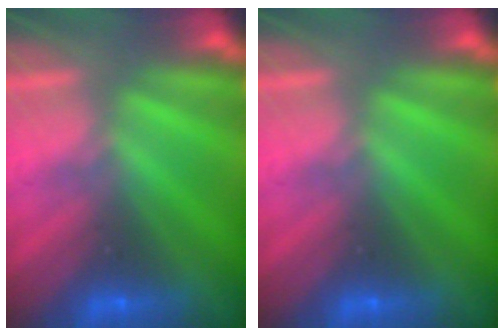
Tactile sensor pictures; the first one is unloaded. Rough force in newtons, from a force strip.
{"total": 0.0}